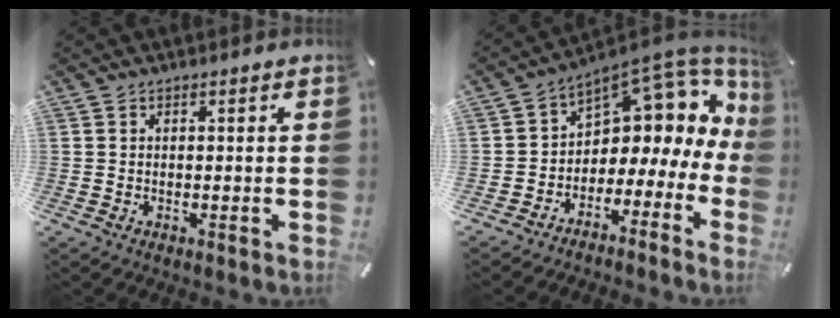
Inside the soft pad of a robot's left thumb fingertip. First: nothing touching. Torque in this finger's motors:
{"motor_torque": [-0.12, 1.10, 0.69, 0.84, 0.07]}